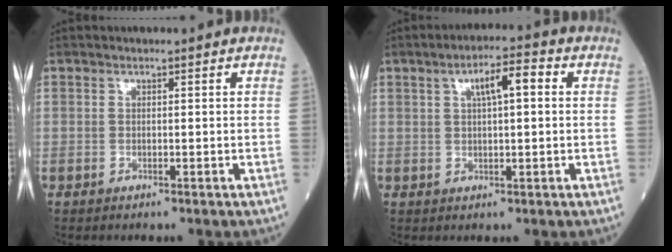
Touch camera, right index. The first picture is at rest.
{"total": 5.6, "force": [1.6, 1.3, 5.2], "torque": [-0.088, 0.015, 0.027]}